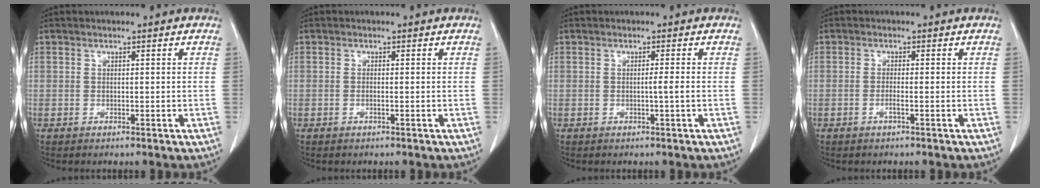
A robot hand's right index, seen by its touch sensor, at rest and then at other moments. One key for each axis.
{"total": 0.5, "fx": -0.2, "fy": 0.0, "fz": 0.5, "tx": -0.010, "ty": 0.000, "tz": -0.002}
{"total": 1.3, "fx": -0.3, "fy": -0.5, "fz": 1.2, "tx": -0.016, "ty": 0.000, "tz": -0.005}
{"total": 1.2, "fx": -0.5, "fy": -0.1, "fz": 1.1, "tx": -0.021, "ty": 0.000, "tz": -0.010}